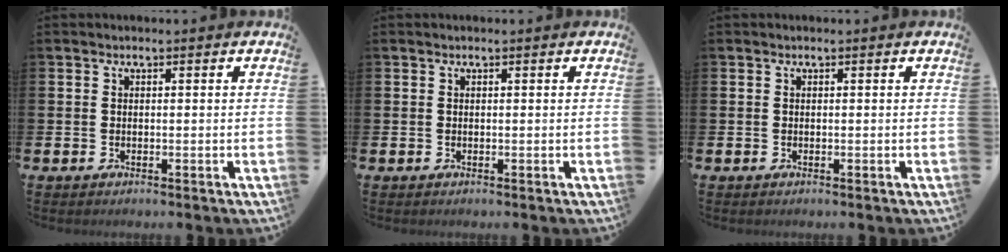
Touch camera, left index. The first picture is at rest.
{"total": 0.0}
{"total": 0.0}